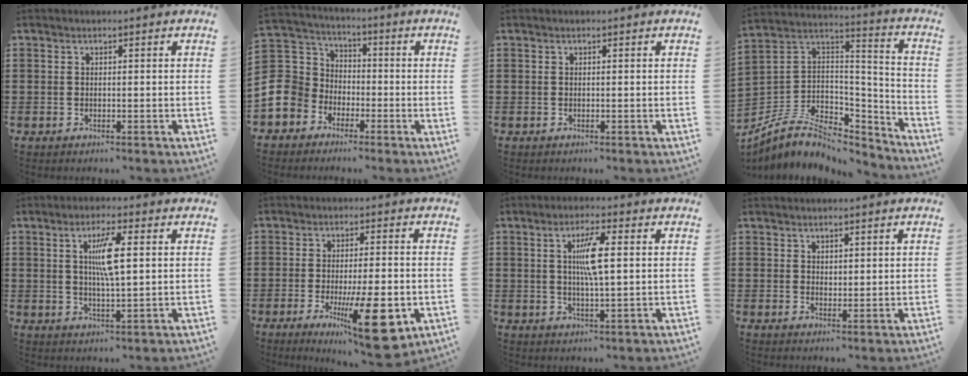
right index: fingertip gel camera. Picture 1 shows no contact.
{"total": 9.6, "force": [-3.7, 8.5, 2.3], "torque": [-0.110, 0.007, -0.078]}
{"total": 0.0}
{"total": 9.0, "force": [-5.6, 5.6, 4.2], "torque": [-0.102, 0.007, -0.107]}
{"total": 6.3, "force": [1.3, 1.2, 6.0], "torque": [-0.119, 0.005, 0.019]}
{"total": 12.7, "force": [-4.0, 3.2, 11.6], "torque": [-0.186, -0.009, -0.062]}
{"total": 5.9, "force": [1.0, 0.9, 5.8], "torque": [-0.111, 0.003, 0.014]}
{"total": 1.4, "force": [1.2, 0.7, 0.3], "torque": [-0.006, 0.003, 0.023]}